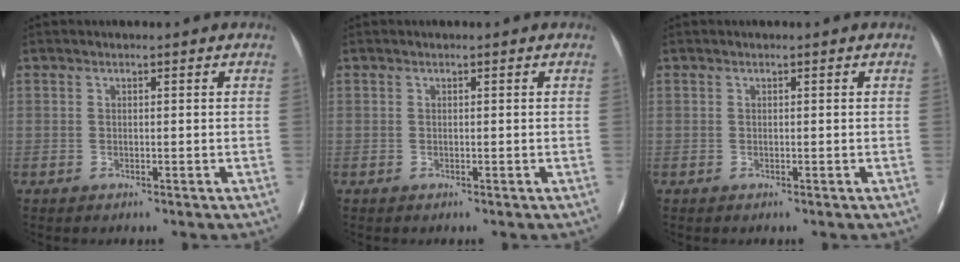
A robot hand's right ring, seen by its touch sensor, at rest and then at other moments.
{"total": 0.0}
{"total": 0.0}